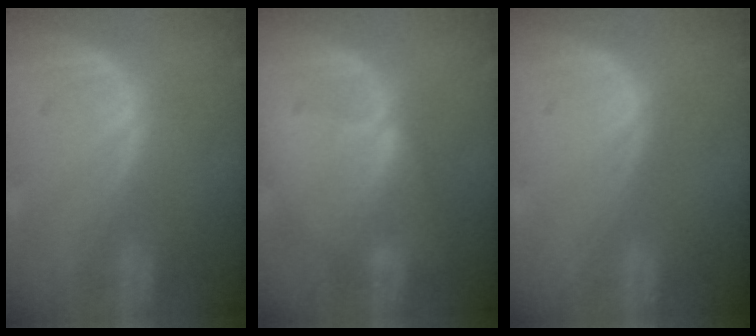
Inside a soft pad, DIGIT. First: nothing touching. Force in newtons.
{"total": 2.4, "press": 2.4, "slide": 0.2}
{"total": 0.0}